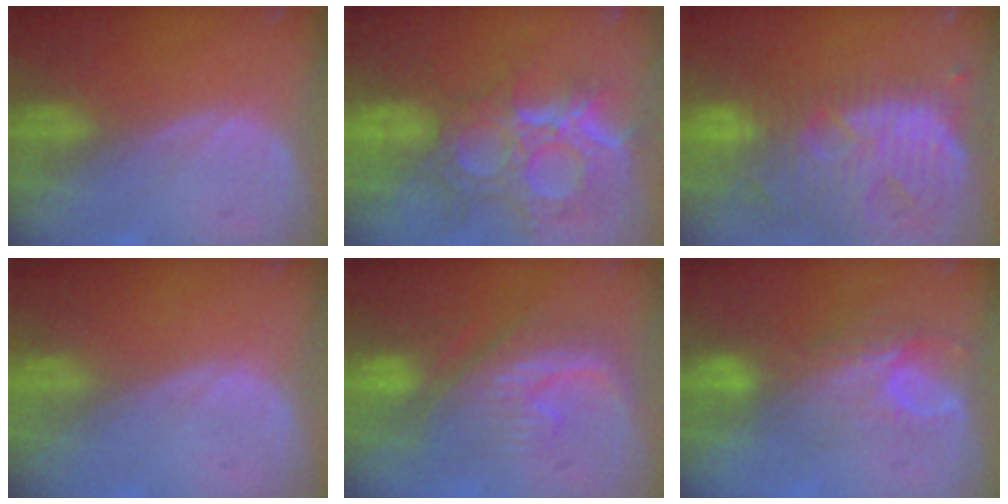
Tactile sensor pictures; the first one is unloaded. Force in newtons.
{"total": 11.9, "press": 10.7, "slide": 5.3}
{"total": 13.7, "press": 11.6, "slide": 7.3}
{"total": 0.0}
{"total": 8.1, "press": 8.0, "slide": 1.0}
{"total": 7.8, "press": 6.9, "slide": 3.8}